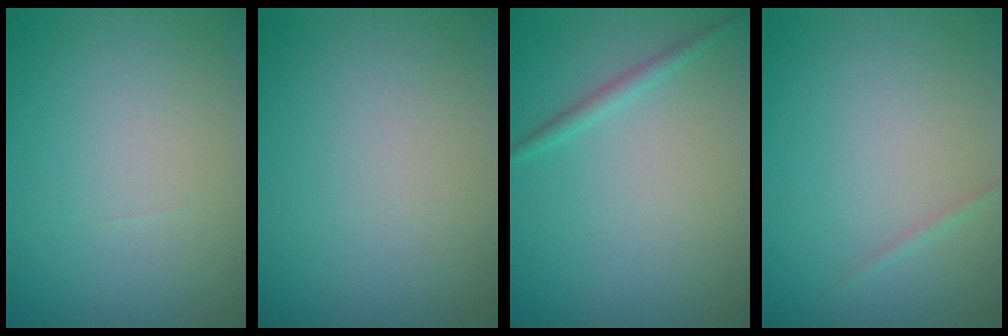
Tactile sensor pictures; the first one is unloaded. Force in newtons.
{"total": 0.0}
{"total": 1.1, "press": 1.1, "slide": 0.1}
{"total": 0.6, "press": 0.5, "slide": 0.0}